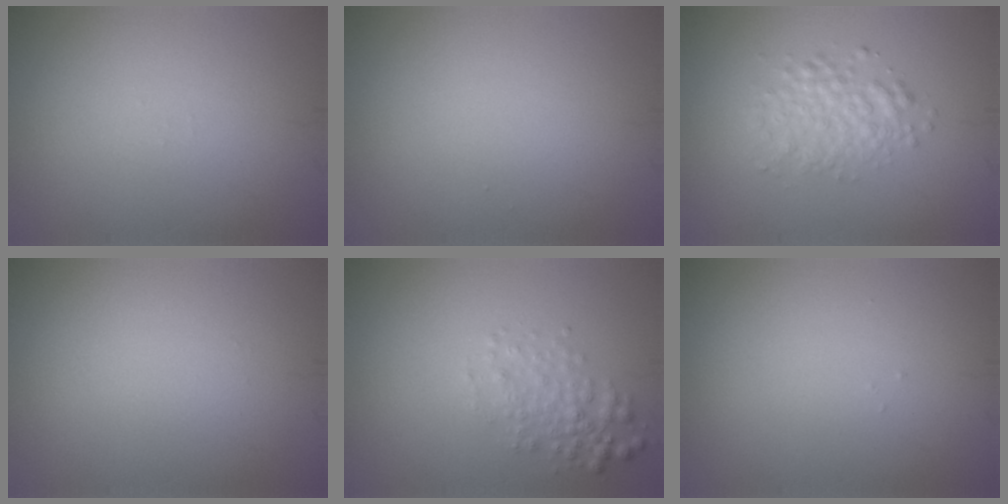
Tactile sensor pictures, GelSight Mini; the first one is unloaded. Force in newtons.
{"total": 0.0}
{"total": 3.0, "press": 3.0, "slide": 0.1}
{"total": 0.0}
{"total": 2.4, "press": 2.4, "slide": 0.1}
{"total": 0.0}